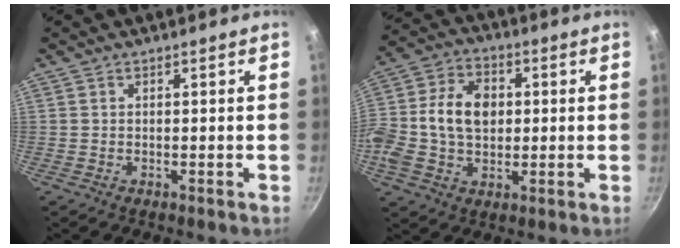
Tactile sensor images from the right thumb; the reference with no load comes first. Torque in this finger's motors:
{"motor_torque": [1.67, 1.99, 1.26, -0.62, 0.16]}